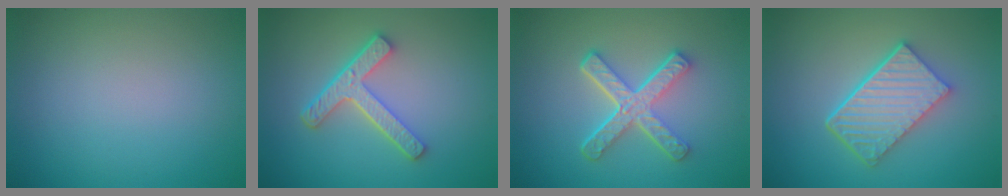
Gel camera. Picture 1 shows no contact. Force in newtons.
{"total": 4.4, "press": 3.3, "slide": 2.9}
{"total": 5.3, "press": 3.7, "slide": 3.8}
{"total": 6.1, "press": 4.3, "slide": 4.2}